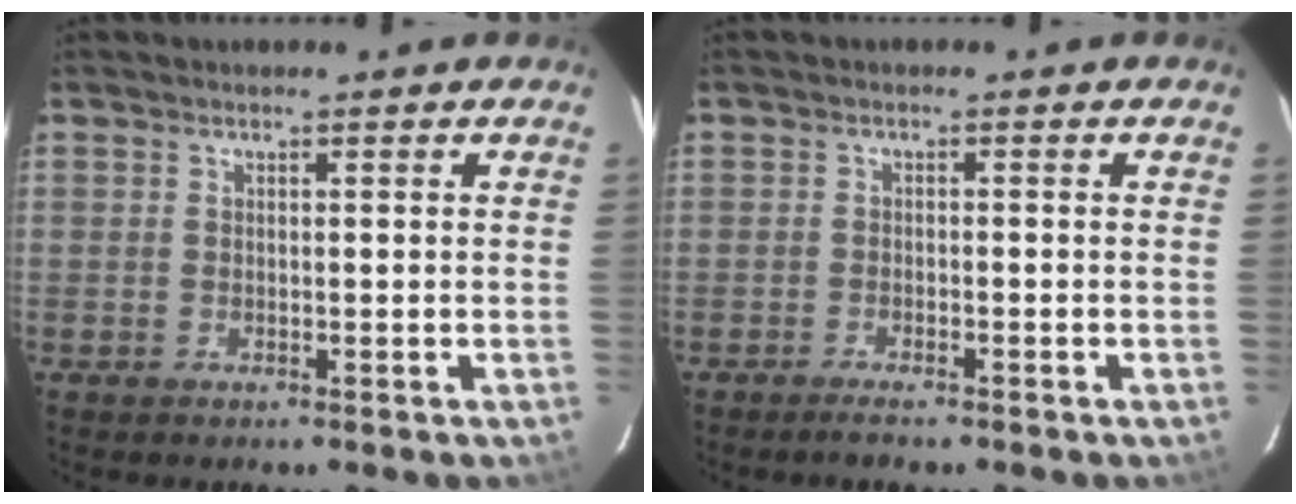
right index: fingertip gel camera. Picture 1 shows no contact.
{"total": 2.4, "force": [-2.0, 0.5, 1.2], "torque": [-0.033, -0.003, -0.038]}